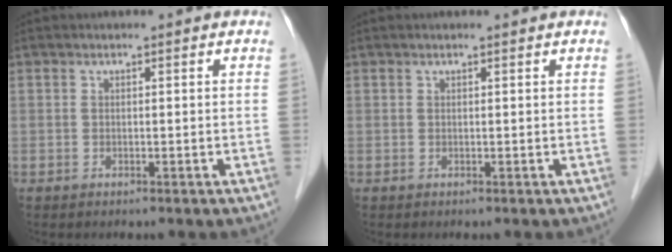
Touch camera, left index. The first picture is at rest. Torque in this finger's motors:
{"motor_torque": [0.12, -0.08, 0.04, -0.01]}